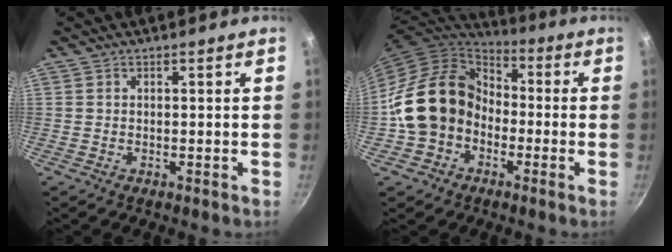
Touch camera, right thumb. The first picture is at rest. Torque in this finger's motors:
{"motor_torque": [2.21, 2.80, 1.03, -0.99, 0.48]}